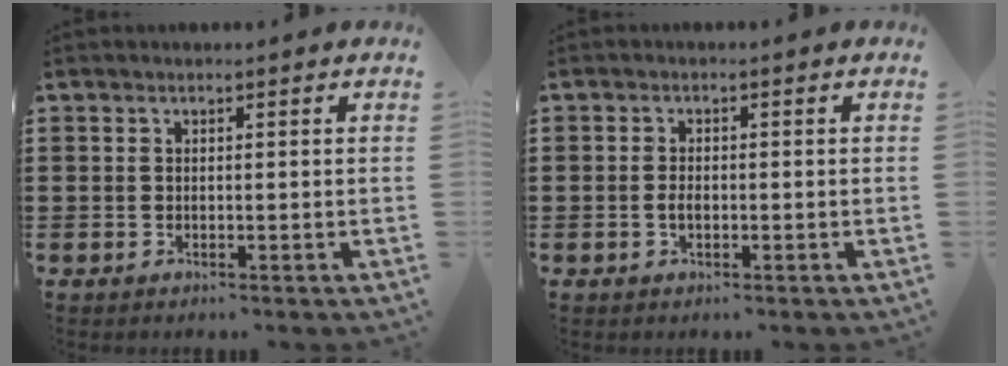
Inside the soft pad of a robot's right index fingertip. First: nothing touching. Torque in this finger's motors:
{"motor_torque": [1.10, 1.04, 0.04, 0.05]}